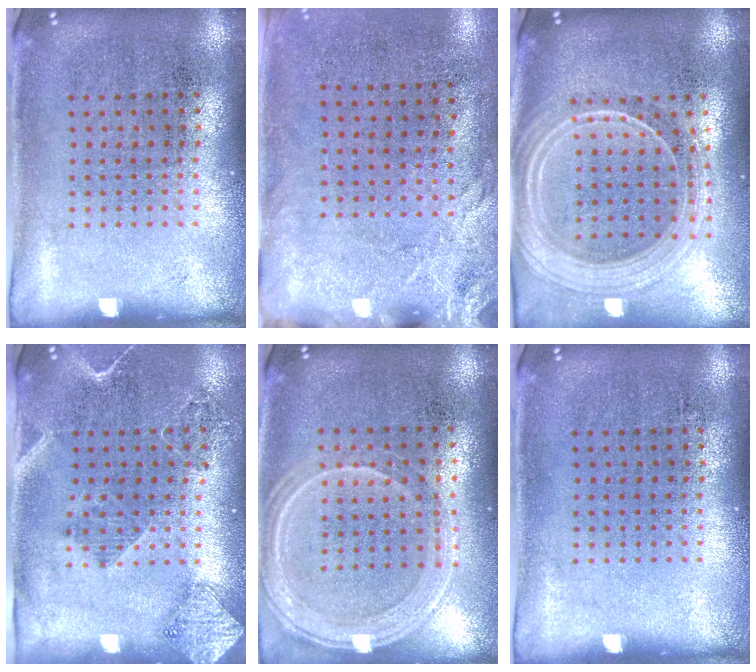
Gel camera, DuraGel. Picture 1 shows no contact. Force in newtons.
{"total": 2.6, "press": 2.1, "slide": 1.6}
{"total": 2.4, "press": 2.1, "slide": 1.2}
{"total": 1.9, "press": 1.7, "slide": 0.8}
{"total": 1.2, "press": 1.2, "slide": 0.4}
{"total": 0.0}